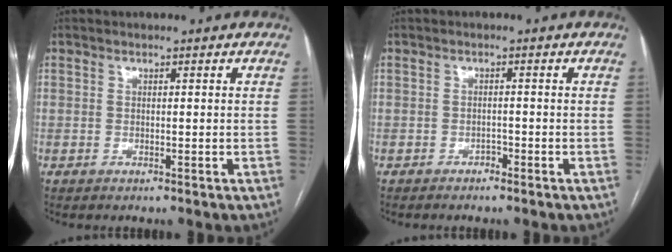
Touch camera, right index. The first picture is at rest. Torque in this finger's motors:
{"motor_torque": [0.09, 0.01, 0.03, 0.01]}